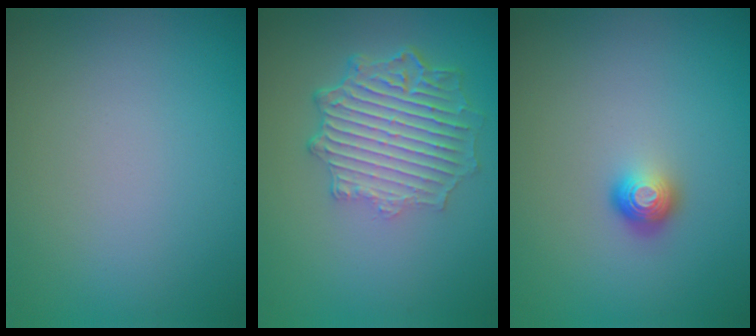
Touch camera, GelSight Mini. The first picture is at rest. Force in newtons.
{"total": 6.3, "press": 4.7, "slide": 4.2}
{"total": 1.9, "press": 1.3, "slide": 1.4}